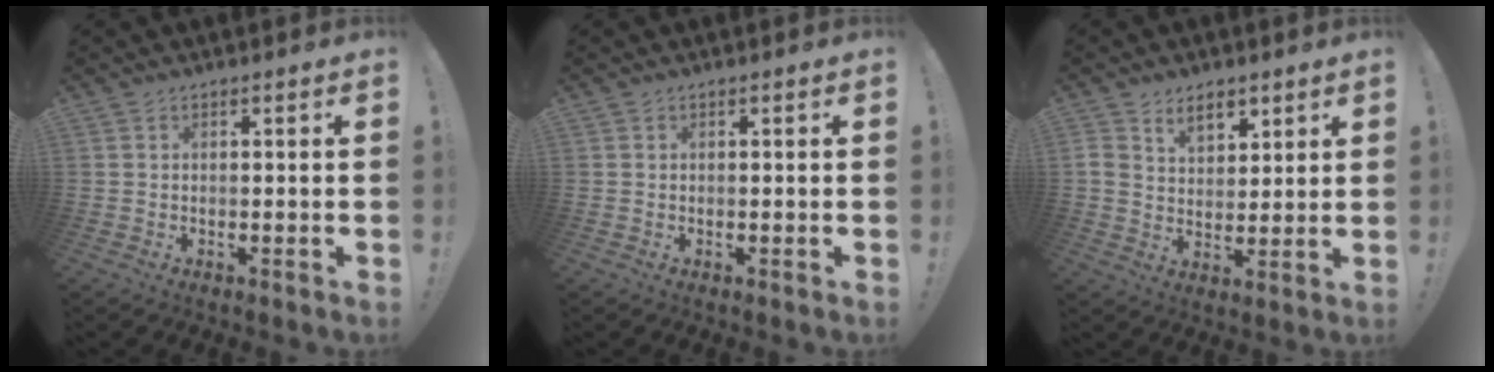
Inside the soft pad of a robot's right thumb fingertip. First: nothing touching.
{"total": 0.0}
{"total": 7.6, "force": [4.9, 4.8, 3.2], "torque": [-0.059, -0.022, 0.094]}